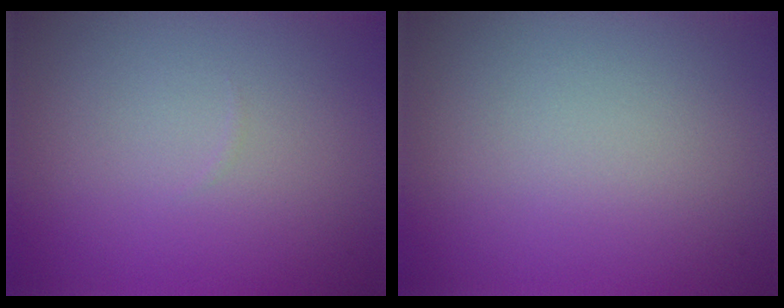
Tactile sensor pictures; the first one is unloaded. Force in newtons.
{"total": 0.0}